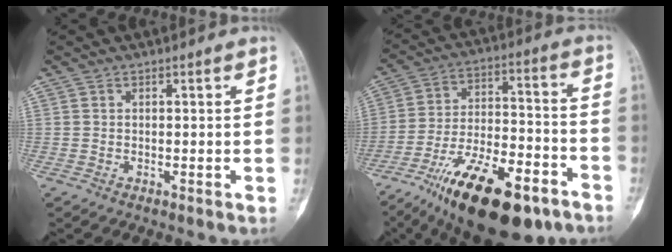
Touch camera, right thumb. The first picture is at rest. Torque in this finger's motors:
{"motor_torque": [1.78, -0.15, 1.92, -0.83, 0.10]}